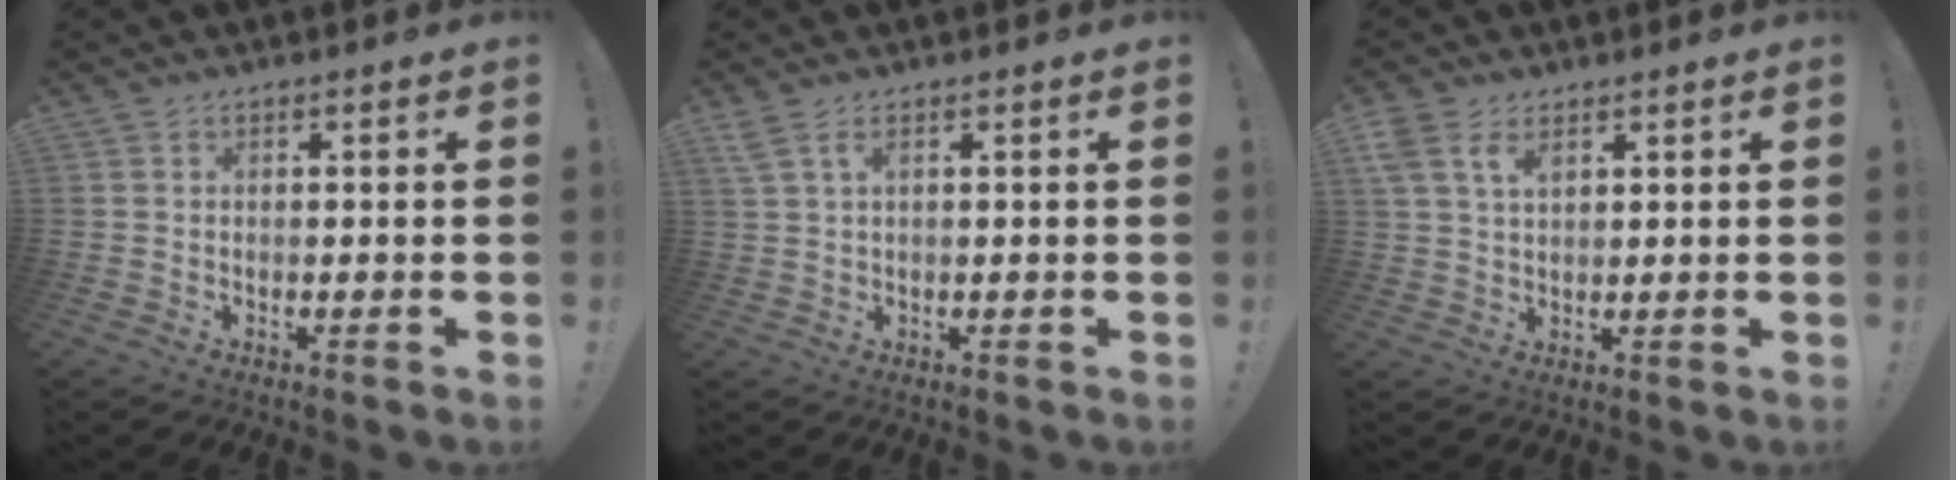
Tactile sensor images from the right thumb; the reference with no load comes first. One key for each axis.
{"total": 3.0, "fx": 1.6, "fy": 0.8, "fz": 2.5, "tx": -0.053, "ty": 0.000, "tz": 0.030}
{"total": 6.1, "fx": 3.3, "fy": 3.2, "fz": 3.9, "tx": -0.070, "ty": -0.010, "tz": 0.062}